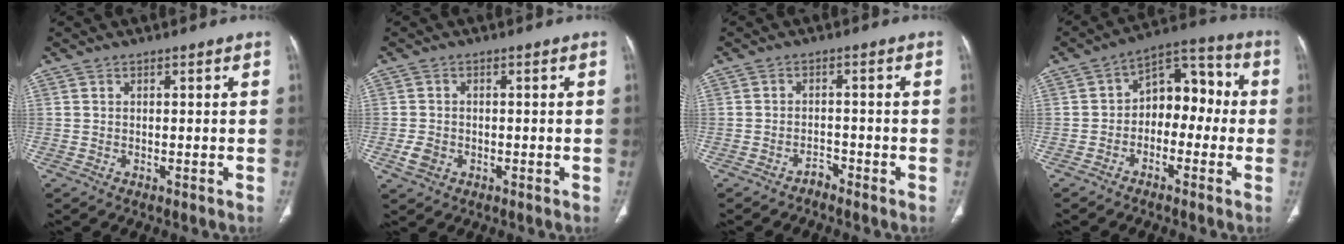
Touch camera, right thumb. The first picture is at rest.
{"total": 3.4, "force": [-1.0, 2.8, 1.8], "torque": [-0.030, 0.002, -0.013]}
{"total": 1.7, "force": [-1.5, 0.7, 0.1], "torque": [0.000, 0.006, -0.027]}
{"total": 10.5, "force": [-1.1, 7.1, 7.6], "torque": [-0.065, 0.048, -0.036]}